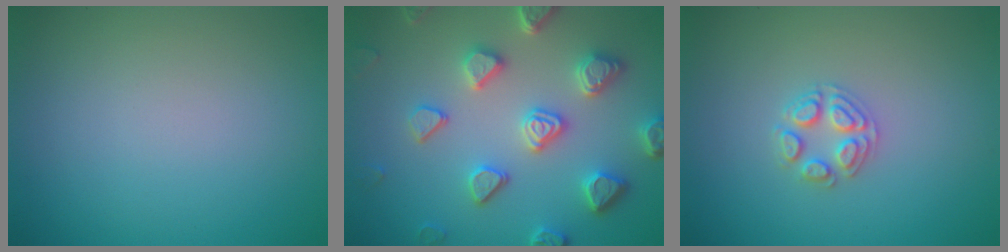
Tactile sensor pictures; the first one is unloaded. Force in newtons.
{"total": 5.5, "press": 4.9, "slide": 2.6}
{"total": 2.5, "press": 2.5, "slide": 0.3}